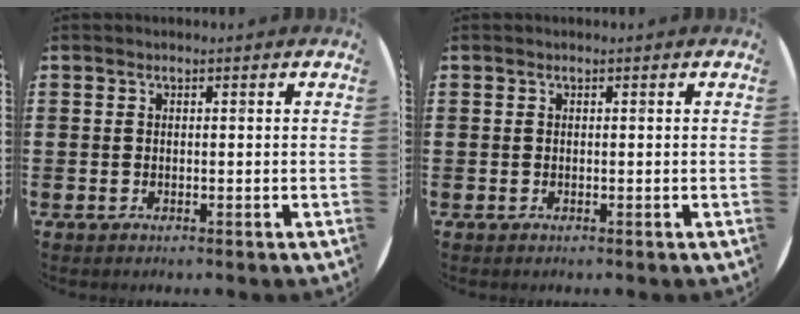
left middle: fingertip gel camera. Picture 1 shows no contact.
{"total": 0.0}